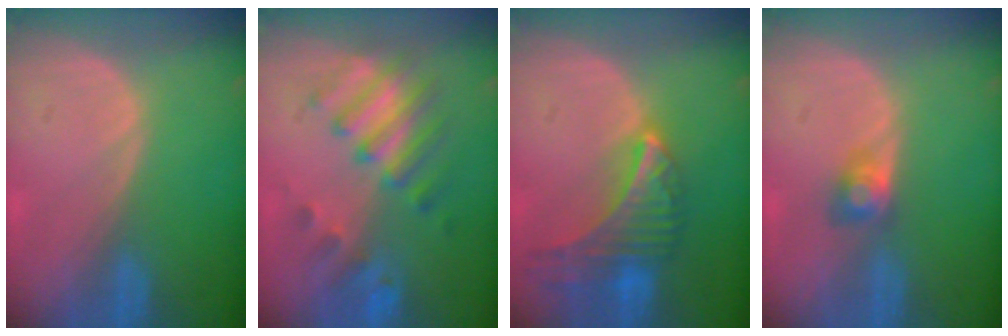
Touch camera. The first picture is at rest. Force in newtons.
{"total": 7.6, "press": 7.5, "slide": 1.4}
{"total": 9.2, "press": 8.1, "slide": 4.3}
{"total": 2.6, "press": 2.5, "slide": 0.7}